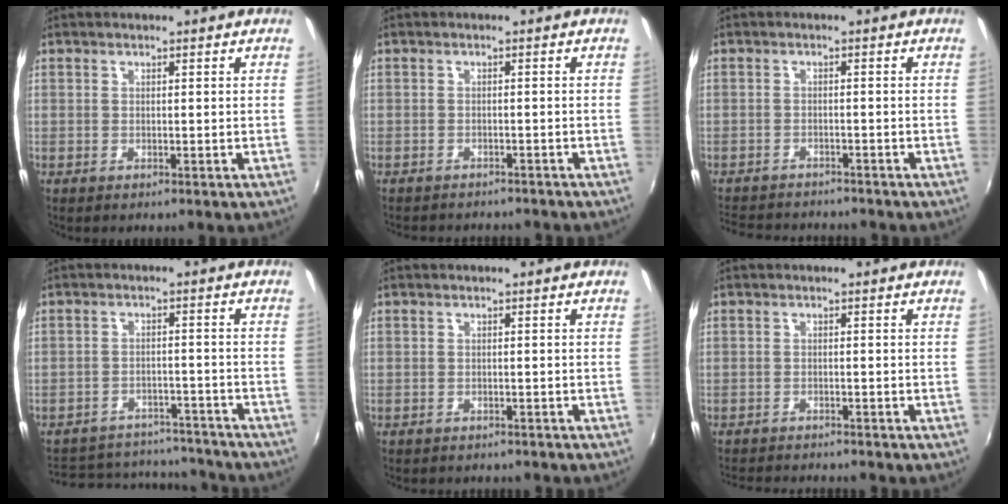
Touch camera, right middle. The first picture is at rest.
{"total": 6.6, "force": [-6.0, 1.7, 2.2], "torque": [-0.053, -0.016, -0.083]}
{"total": 9.5, "force": [-8.6, 2.6, 2.8], "torque": [-0.079, -0.009, -0.134]}
{"total": 17.6, "force": [-15.2, 7.1, 5.5], "torque": [-0.129, 0.034, -0.187]}
{"total": 3.6, "force": [-3.3, 1.1, 1.1], "torque": [-0.028, -0.013, -0.045]}
{"total": 6.4, "force": [-6.1, 0.8, 1.8], "torque": [-0.050, -0.014, -0.095]}